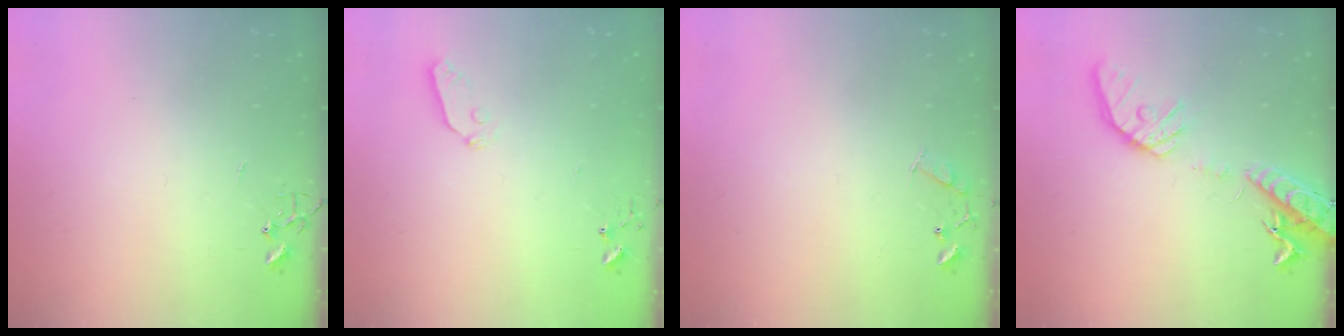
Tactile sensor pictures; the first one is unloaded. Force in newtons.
{"total": 4.3, "press": 4.3, "slide": 0.3}
{"total": 8.1, "press": 8.1, "slide": 0.5}
{"total": 16.0, "press": 15.8, "slide": 2.5}